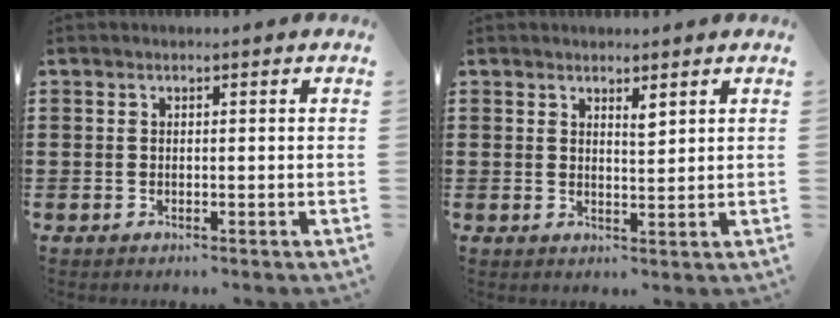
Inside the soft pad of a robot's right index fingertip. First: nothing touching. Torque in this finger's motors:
{"motor_torque": [-0.17, 0.16, 0.11, 0.00]}